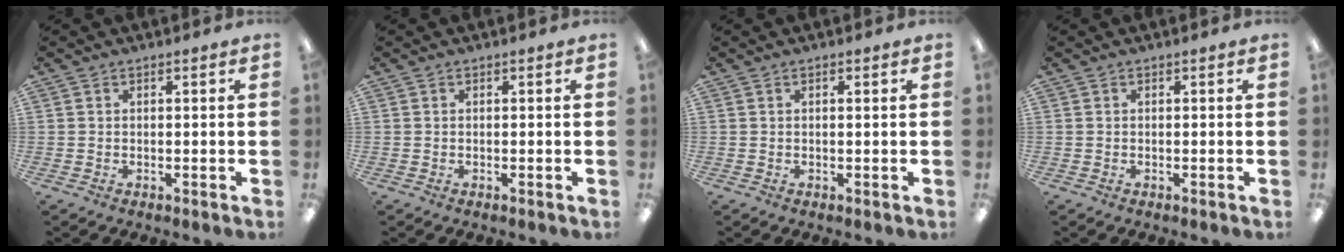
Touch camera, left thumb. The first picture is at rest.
{"total": 0.0}
{"total": 0.7, "force": [0.2, 0.0, 0.7], "torque": [-0.014, 0.001, 0.004]}
{"total": 0.0}